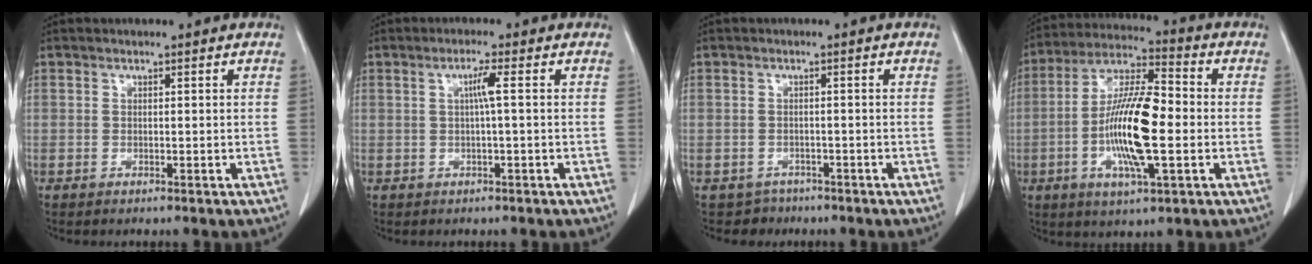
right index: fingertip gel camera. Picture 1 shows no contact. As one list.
[{"total": 2.4, "force": [0.3, -0.5, 2.4], "torque": [-0.045, 0.002, 0.006]}, {"total": 2.6, "force": [-1.9, 1.6, -0.6], "torque": [0.006, 0.005, -0.029]}, {"total": 14.7, "force": [-2.4, 2.9, 14.2], "torque": [-0.273, 0.001, -0.045]}]